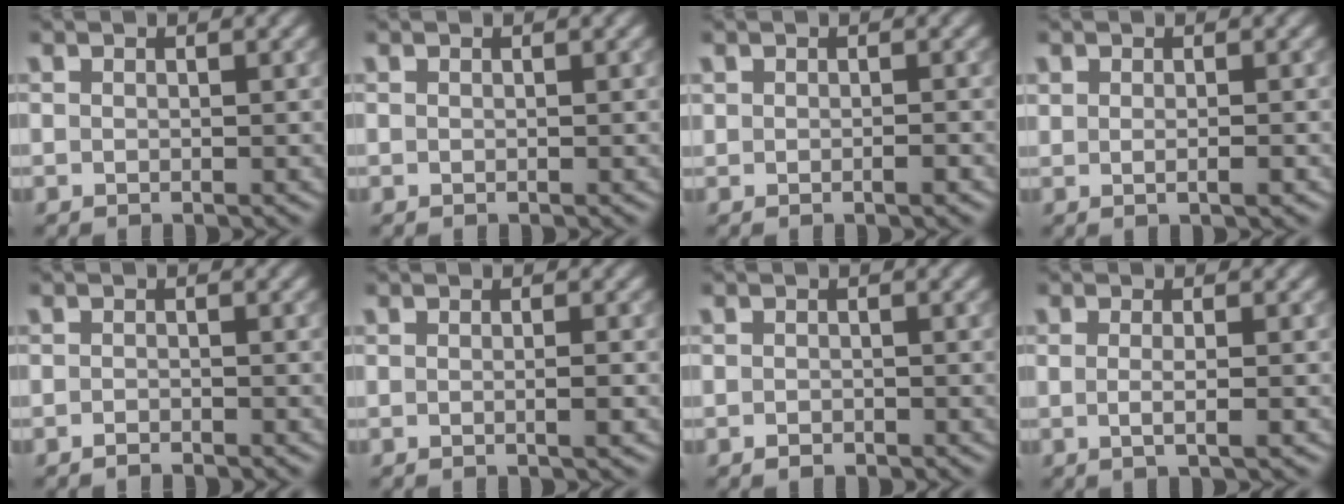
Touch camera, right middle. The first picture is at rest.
{"total": 0.0}
{"total": 0.8, "force": [-0.2, 0.4, 0.7], "torque": [-0.010, -0.002, -0.001]}
{"total": 1.0, "force": [0.0, 0.2, 1.0], "torque": [-0.018, -0.003, 0.001]}
{"total": 0.8, "force": [-0.7, 0.1, 0.3], "torque": [-0.003, 0.001, -0.015]}
{"total": 1.2, "force": [-0.2, 0.2, 1.1], "torque": [-0.014, -0.002, -0.006]}
{"total": 0.8, "force": [-0.6, 0.4, 0.4], "torque": [-0.004, -0.002, -0.009]}
{"total": 1.9, "force": [-0.1, 0.5, 1.8], "torque": [-0.028, -0.005, -0.007]}